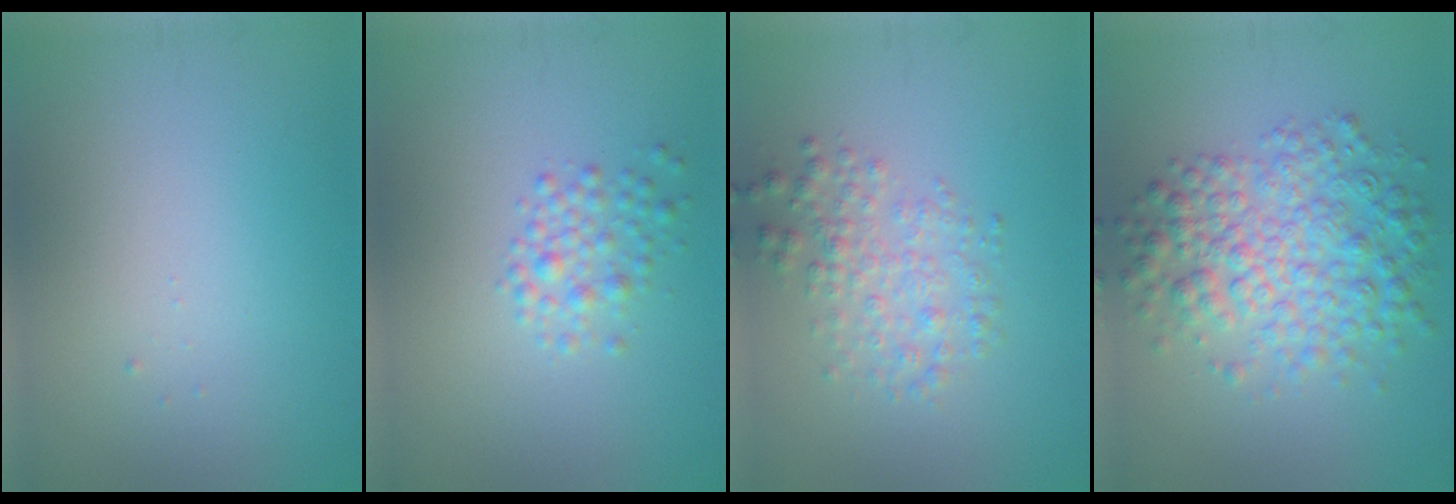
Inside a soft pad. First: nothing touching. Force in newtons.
{"total": 2.1, "press": 2.1, "slide": 0.1}
{"total": 2.9, "press": 2.9, "slide": 0.1}
{"total": 6.2, "press": 6.2, "slide": 0.0}